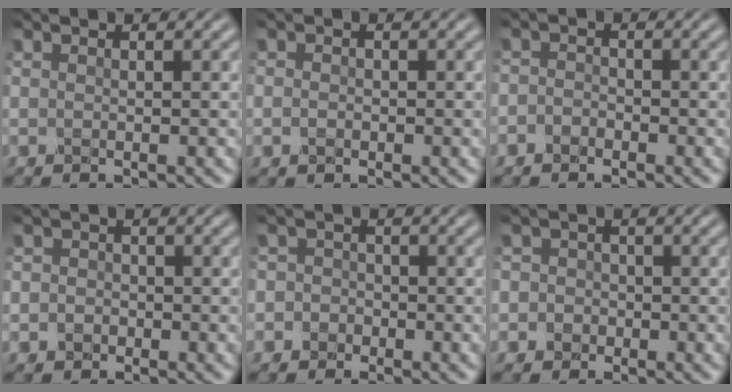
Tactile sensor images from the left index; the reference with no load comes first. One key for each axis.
{"total": 1.0, "fx": -0.3, "fy": 0.8, "fz": 0.5, "tx": -0.008, "ty": -0.002, "tz": -0.008}
{"total": 1.2, "fx": -0.7, "fy": 0.9, "fz": 0.3, "tx": 0.004, "ty": 0.002, "tz": -0.020}
{"total": 2.0, "fx": -0.2, "fy": 1.9, "fz": 0.7, "tx": 0.009, "ty": 0.003, "tz": -0.021}
{"total": 3.4, "fx": -1.0, "fy": 3.2, "fz": 0.6, "tx": 0.019, "ty": 0.010, "tz": -0.045}
{"total": 3.6, "fx": -0.5, "fy": 3.5, "fz": 0.9, "tx": 0.014, "ty": 0.014, "tz": -0.038}